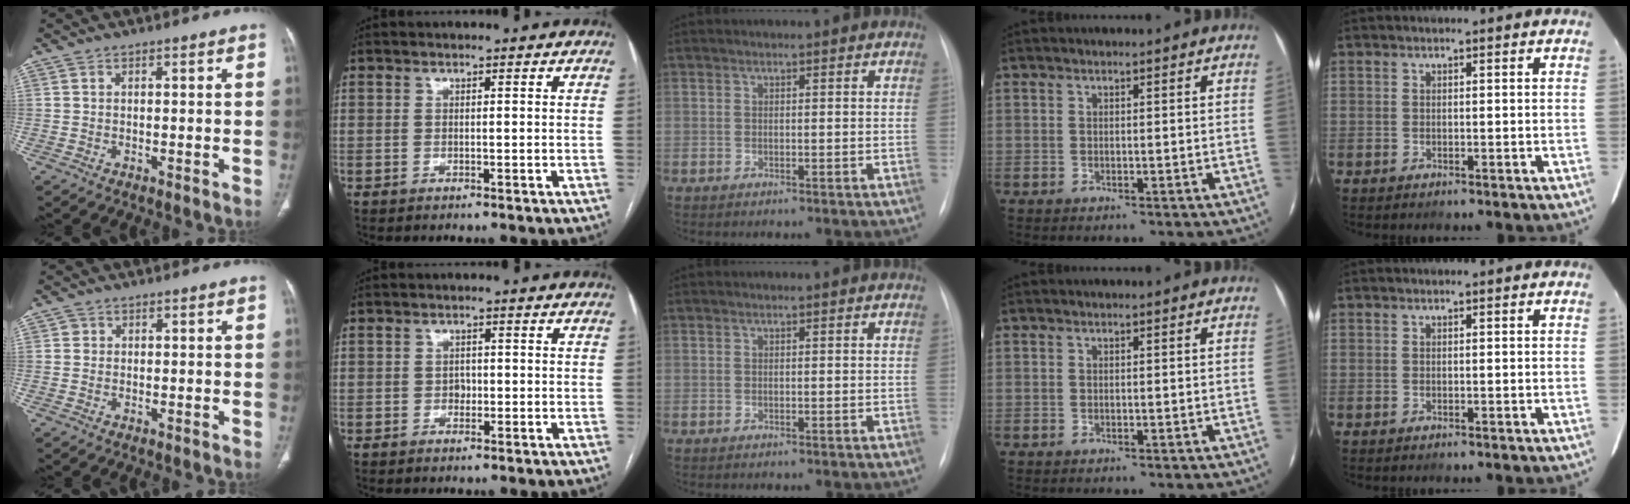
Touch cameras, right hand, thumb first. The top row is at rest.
{"thumb": {"total": 1.0, "force": [0.2, 0.9, 0.1], "torque": [0.006, 0.003, 0.002]}, "index": {"total": 1.3, "force": [-0.3, 1.0, 0.7], "torque": [-0.009, 0.004, -0.004]}}